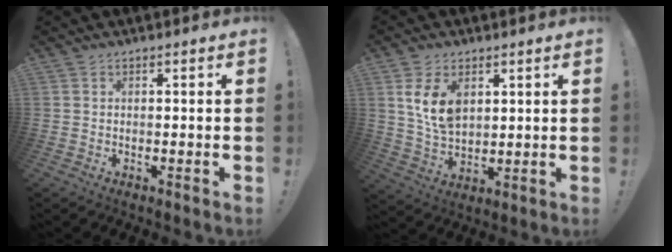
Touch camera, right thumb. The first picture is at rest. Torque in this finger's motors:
{"motor_torque": [1.35, 1.37, 0.12, 0.10, 0.01]}